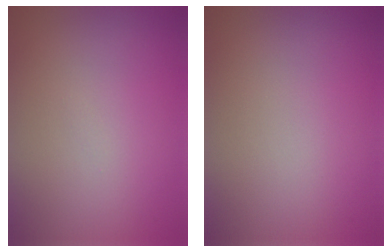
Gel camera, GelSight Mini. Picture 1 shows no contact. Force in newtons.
{"total": 0.0}